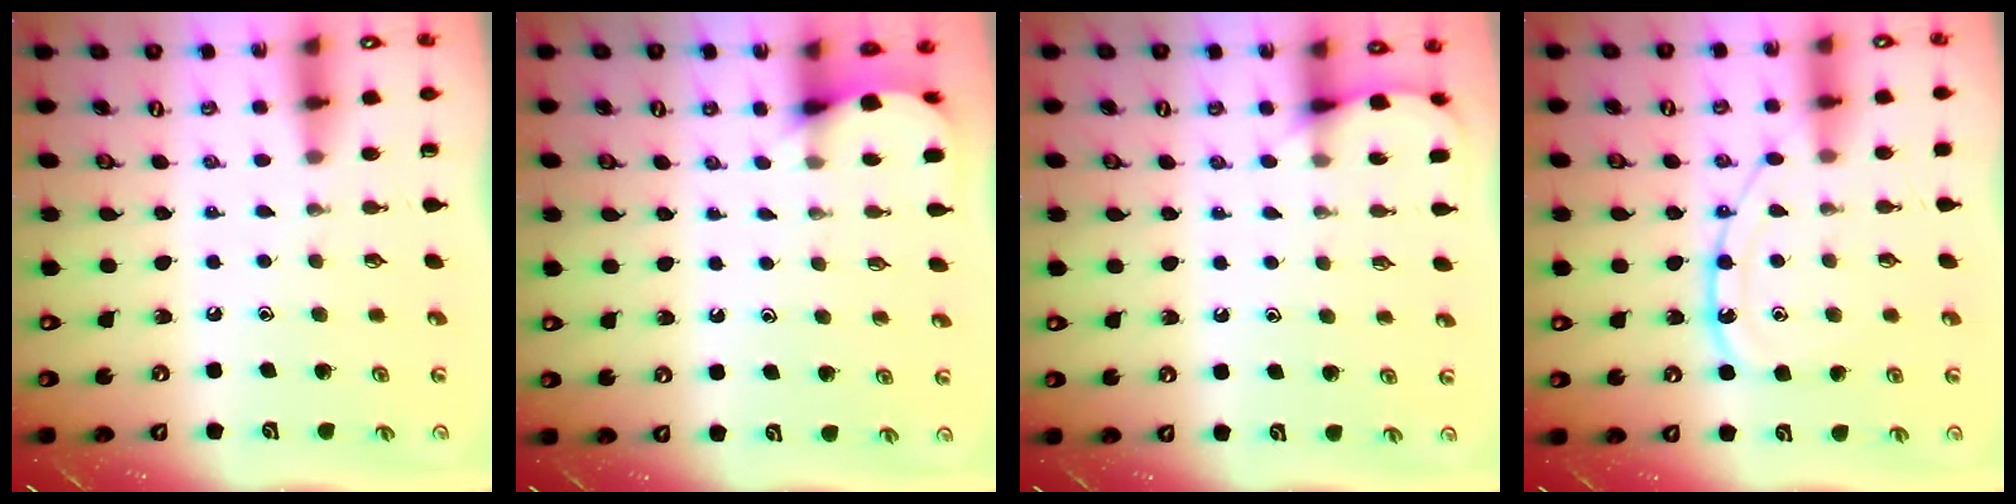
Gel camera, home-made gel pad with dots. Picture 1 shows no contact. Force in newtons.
{"total": 4.1, "press": 4.0, "slide": 0.4}
{"total": 5.7, "press": 5.7, "slide": 0.4}
{"total": 12.6, "press": 12.5, "slide": 1.1}